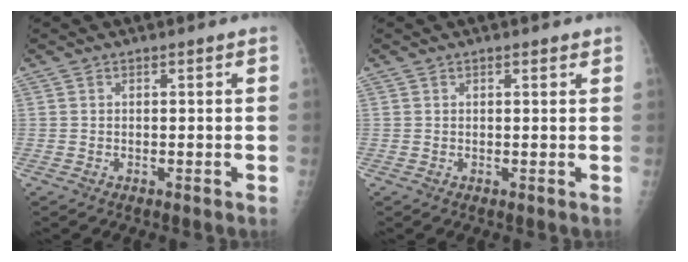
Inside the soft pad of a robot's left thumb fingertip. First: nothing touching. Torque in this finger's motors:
{"motor_torque": [-0.04, 0.08, -0.24, -0.12, 0.03]}